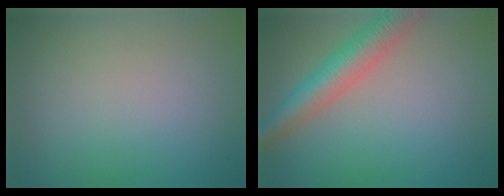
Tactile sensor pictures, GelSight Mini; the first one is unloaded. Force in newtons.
{"total": 5.3, "press": 5.3, "slide": 0.2}